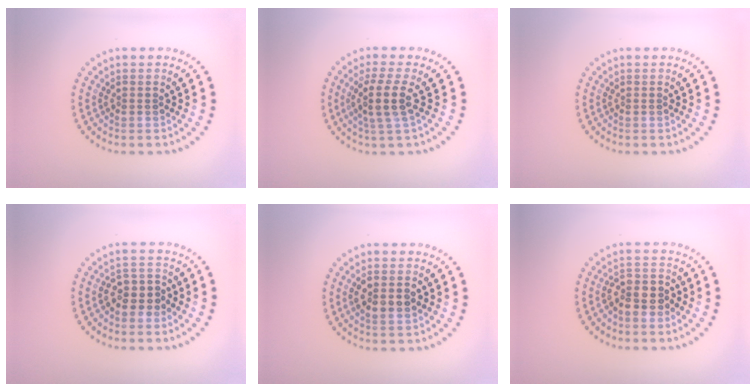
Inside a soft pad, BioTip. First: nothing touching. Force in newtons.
{"total": 3.2, "press": 2.6, "slide": 1.9}
{"total": 0.0}
{"total": 2.4, "press": 2.2, "slide": 0.9}
{"total": 2.6, "press": 2.6, "slide": 0.1}
{"total": 2.9, "press": 2.6, "slide": 1.2}